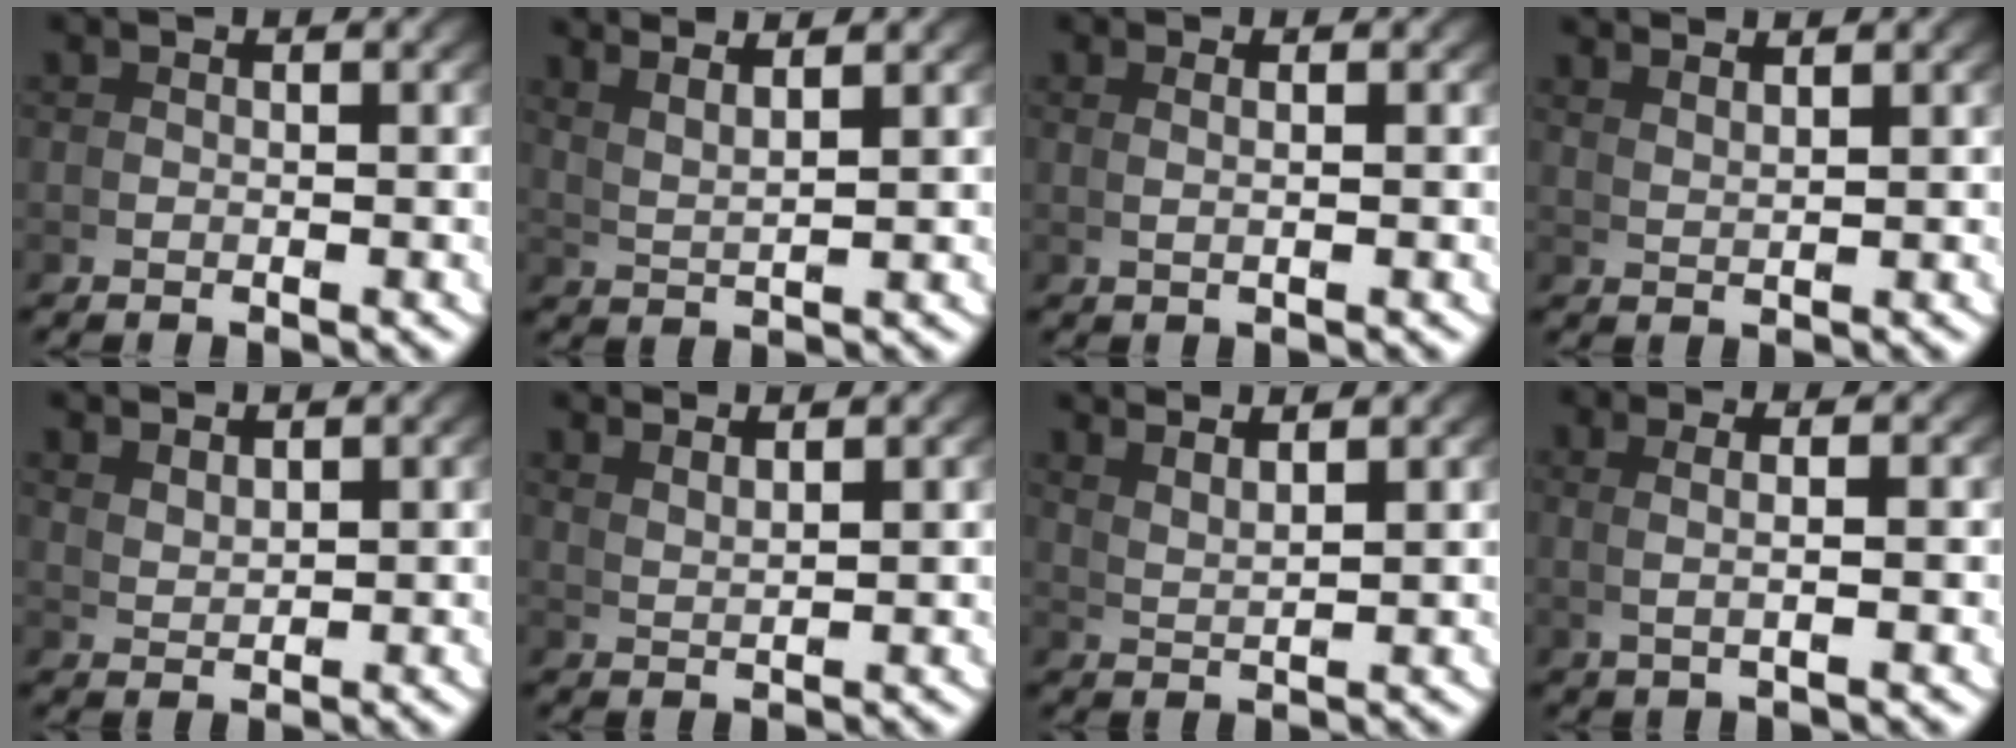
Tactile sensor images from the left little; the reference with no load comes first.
{"total": 4.8, "force": [3.6, 0.9, 3.0], "torque": [-0.040, 0.010, 0.060]}
{"total": 1.2, "force": [0.5, -0.9, 0.7], "torque": [-0.008, 0.003, 0.011]}
{"total": 3.1, "force": [2.9, -0.9, 0.8], "torque": [-0.003, 0.005, 0.056]}
{"total": 2.5, "force": [2.4, -0.6, 0.4], "torque": [0.001, -0.001, 0.055]}
{"total": 3.4, "force": [3.1, -0.7, 1.0], "torque": [-0.007, 0.004, 0.062]}
{"total": 4.2, "force": [3.6, 0.1, 2.1], "torque": [-0.028, 0.003, 0.067]}
{"total": 2.3, "force": [0.7, -0.6, 2.1], "torque": [-0.036, 0.009, 0.016]}